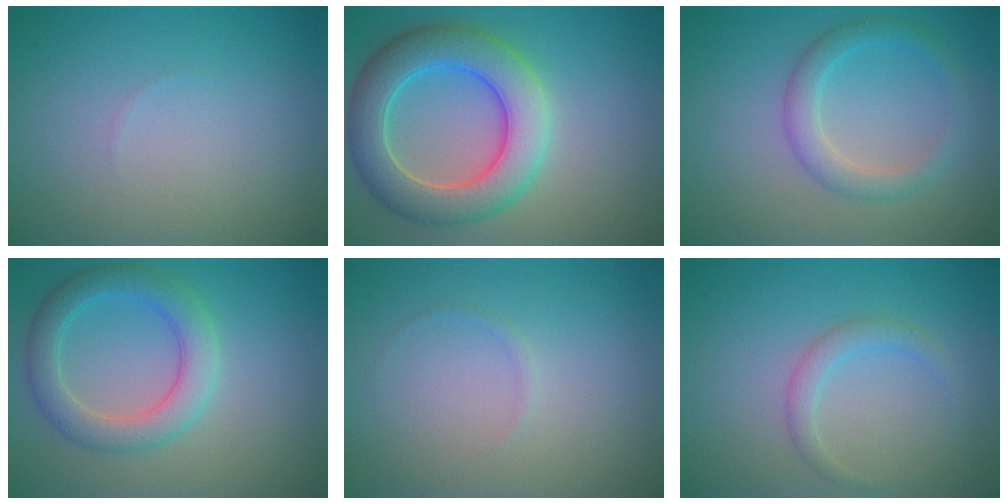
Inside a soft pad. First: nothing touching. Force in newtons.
{"total": 7.6, "press": 7.6, "slide": 0.4}
{"total": 2.8, "press": 2.8, "slide": 0.2}
{"total": 3.6, "press": 3.6, "slide": 0.3}
{"total": 1.2, "press": 1.2, "slide": 0.2}
{"total": 1.7, "press": 1.7, "slide": 0.1}